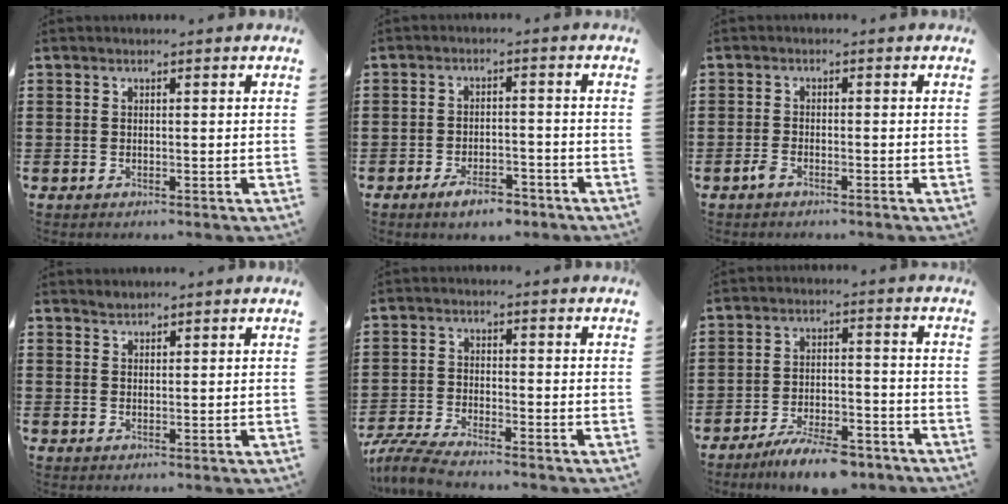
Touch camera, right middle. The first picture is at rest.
{"total": 4.4, "force": [-3.4, 1.3, 2.5], "torque": [-0.045, 0.006, -0.063]}
{"total": 1.6, "force": [-1.2, 0.3, 1.0], "torque": [-0.027, -0.003, -0.024]}
{"total": 1.2, "force": [1.1, 0.1, -0.4], "torque": [0.004, 0.000, 0.024]}
{"total": 4.6, "force": [-4.3, 0.1, 1.8], "torque": [-0.058, -0.014, -0.091]}
{"total": 7.7, "force": [-6.6, 1.5, 3.6], "torque": [-0.061, 0.009, -0.121]}